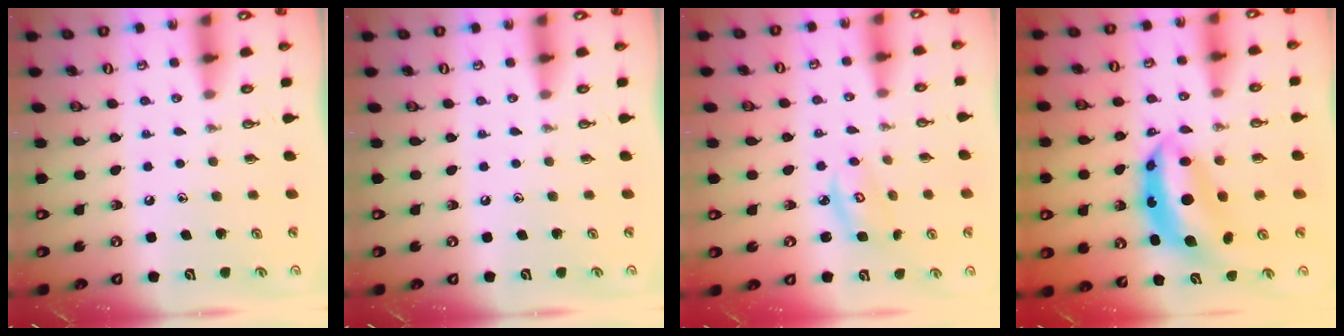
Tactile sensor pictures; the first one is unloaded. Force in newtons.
{"total": 0.0}
{"total": 3.7, "press": 3.7, "slide": 0.4}
{"total": 9.6, "press": 9.5, "slide": 0.8}